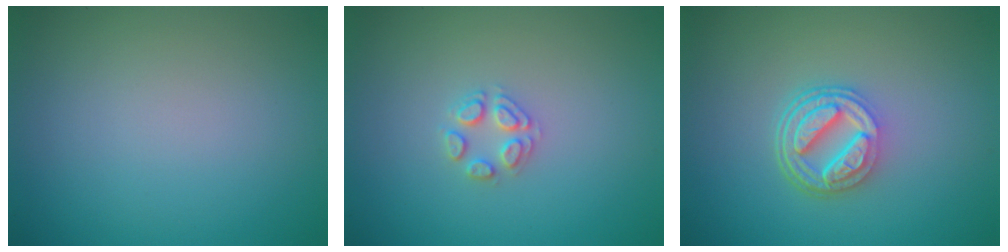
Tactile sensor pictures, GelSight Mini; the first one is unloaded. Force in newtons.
{"total": 2.0, "press": 2.0, "slide": 0.1}
{"total": 5.2, "press": 3.7, "slide": 3.6}